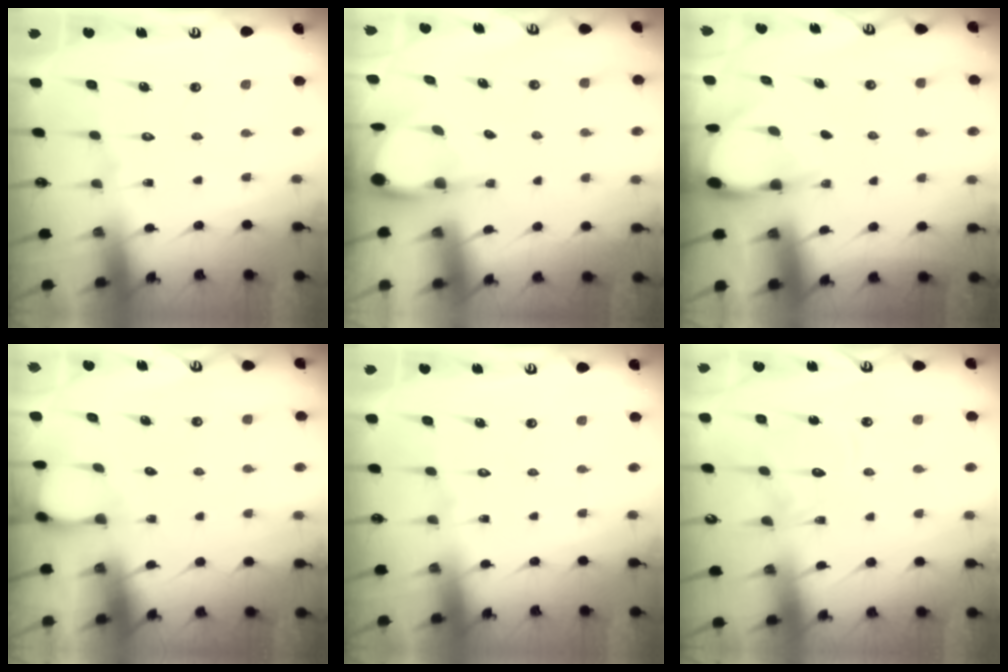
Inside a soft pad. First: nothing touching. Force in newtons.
{"total": 3.9, "press": 3.9, "slide": 0.2}
{"total": 2.9, "press": 2.9, "slide": 0.3}
{"total": 2.3, "press": 2.2, "slide": 0.4}
{"total": 0.0}
{"total": 12.2, "press": 12.1, "slide": 1.1}